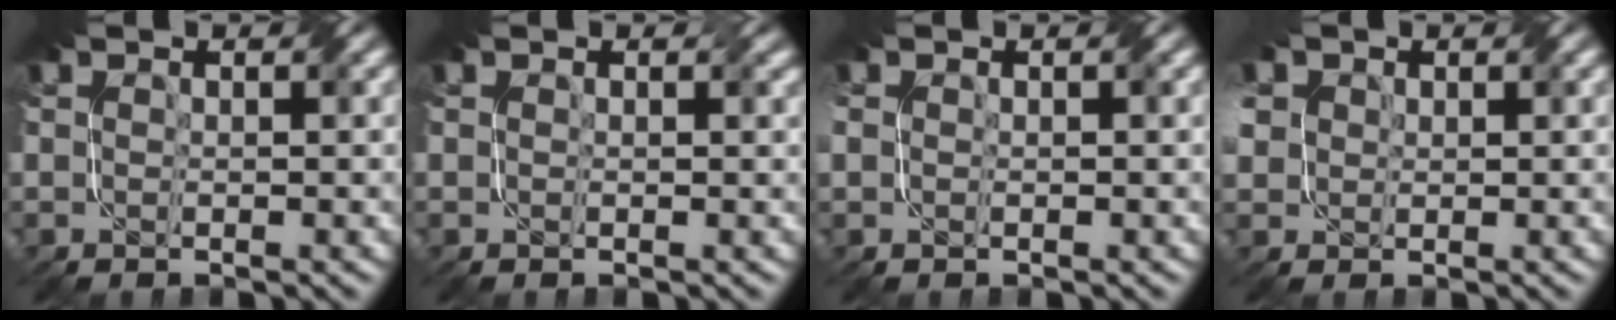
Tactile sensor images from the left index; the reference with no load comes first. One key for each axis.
{"total": 0.0}
{"total": 1.3, "fx": -0.1, "fy": 1.1, "fz": 0.6, "tx": -0.009, "ty": -0.004, "tz": -0.004}
{"total": 4.3, "fx": 1.1, "fy": 3.8, "fz": 1.9, "tx": -0.053, "ty": 0.024, "tz": 0.007}